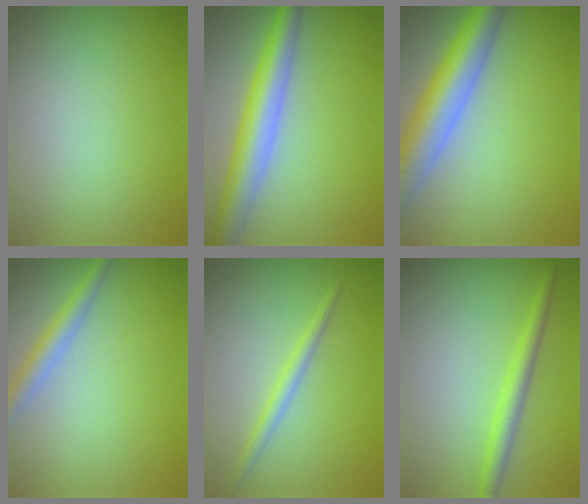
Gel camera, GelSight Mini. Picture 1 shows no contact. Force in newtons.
{"total": 5.2, "press": 5.2, "slide": 0.1}
{"total": 7.0, "press": 7.0, "slide": 0.4}
{"total": 2.4, "press": 2.4, "slide": 0.1}
{"total": 1.4, "press": 1.4, "slide": 0.1}
{"total": 2.1, "press": 2.1, "slide": 0.1}